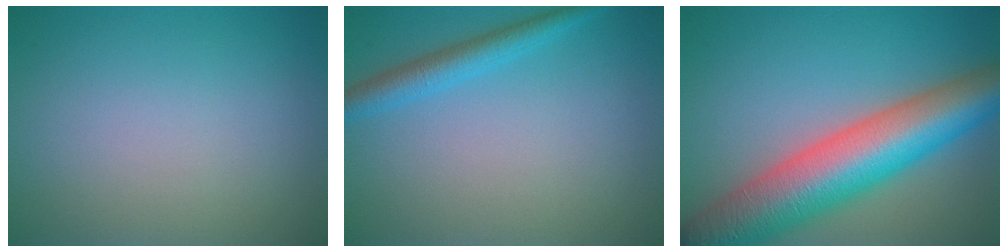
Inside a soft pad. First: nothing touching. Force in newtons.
{"total": 2.7, "press": 2.7, "slide": 0.2}
{"total": 11.7, "press": 11.7, "slide": 0.4}